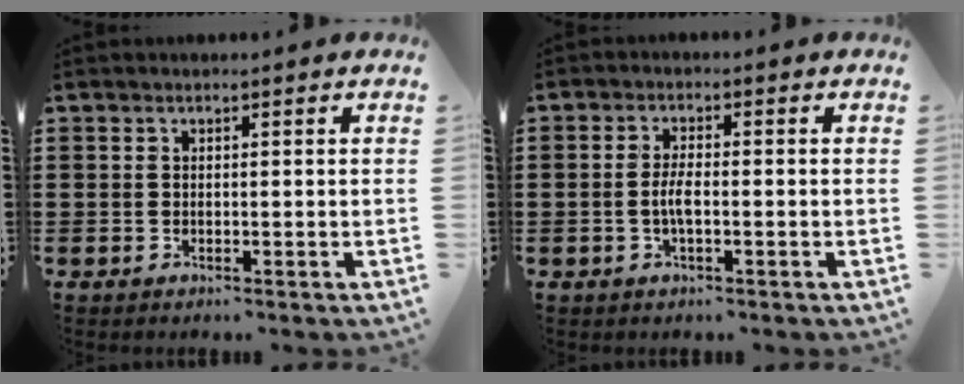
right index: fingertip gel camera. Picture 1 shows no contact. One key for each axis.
{"total": 3.0, "fx": -0.7, "fy": 0.6, "fz": 2.9, "tx": -0.067, "ty": -0.006, "tz": -0.018}